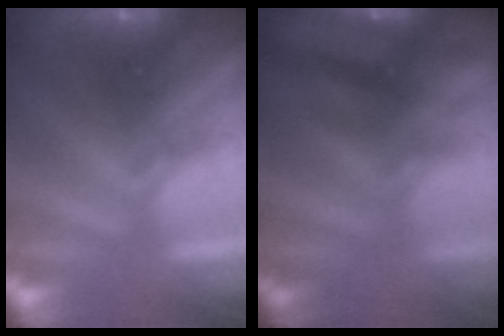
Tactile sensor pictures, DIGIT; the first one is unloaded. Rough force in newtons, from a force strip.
{"total": 2.4}